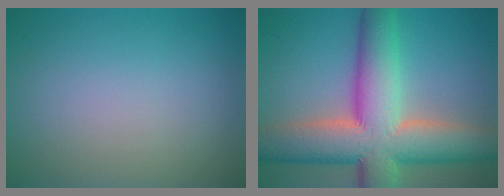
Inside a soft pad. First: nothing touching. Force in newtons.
{"total": 12.8, "press": 12.8, "slide": 0.6}